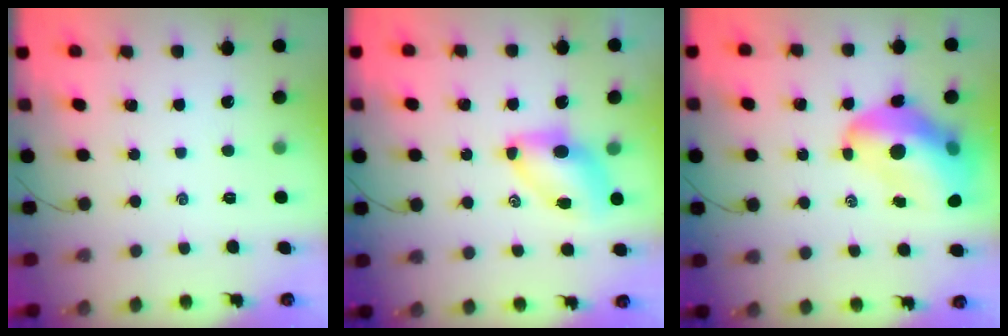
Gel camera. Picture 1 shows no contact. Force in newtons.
{"total": 7.2, "press": 7.1, "slide": 1.1}
{"total": 16.6, "press": 15.9, "slide": 4.6}